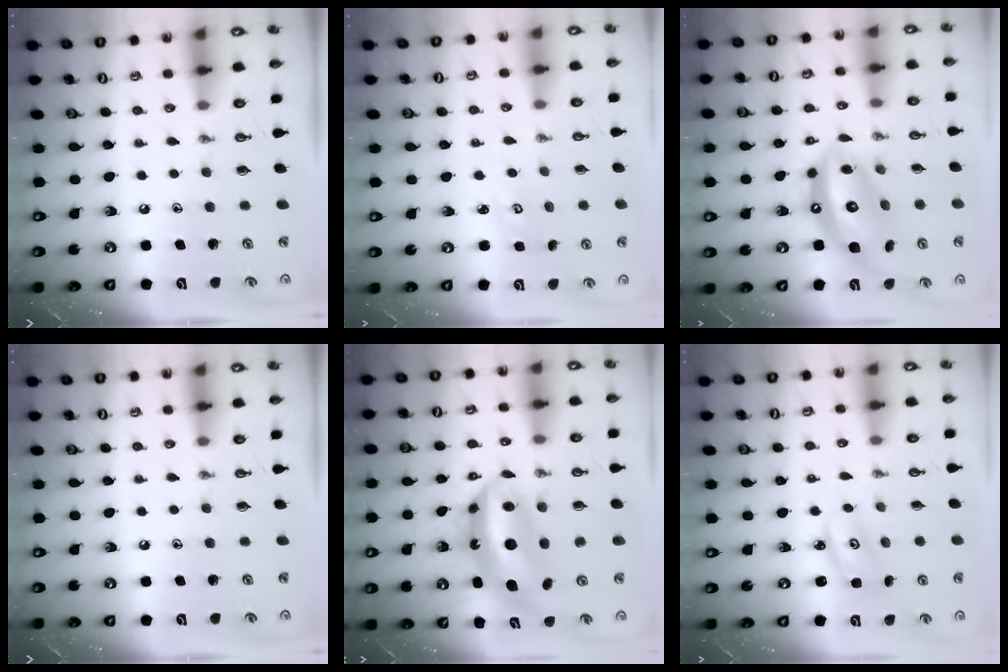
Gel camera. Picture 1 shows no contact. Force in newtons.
{"total": 2.7, "press": 2.7, "slide": 0.3}
{"total": 15.4, "press": 15.3, "slide": 1.8}
{"total": 0.0}
{"total": 9.3, "press": 9.2, "slide": 1.0}
{"total": 2.8, "press": 2.8, "slide": 0.2}